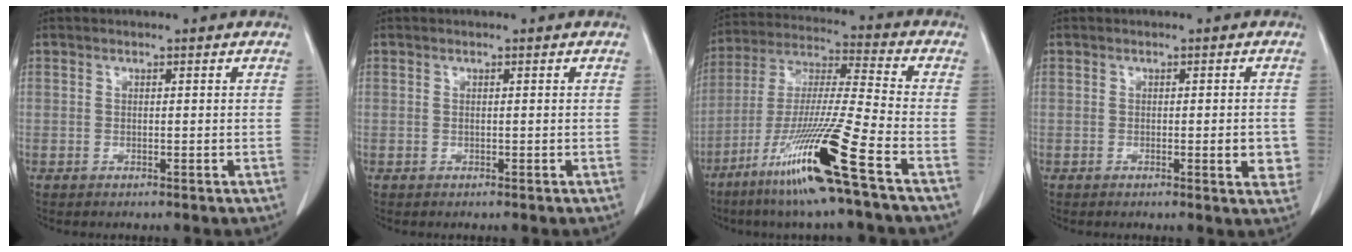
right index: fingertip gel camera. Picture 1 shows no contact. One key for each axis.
{"total": 0.0}
{"total": 17.1, "fx": -9.3, "fy": -1.6, "fz": 14.2, "tx": -0.302, "ty": -0.045, "tz": -0.178}
{"total": 3.7, "fx": -0.6, "fy": 0.8, "fz": 3.5, "tx": -0.038, "ty": -0.004, "tz": -0.009}